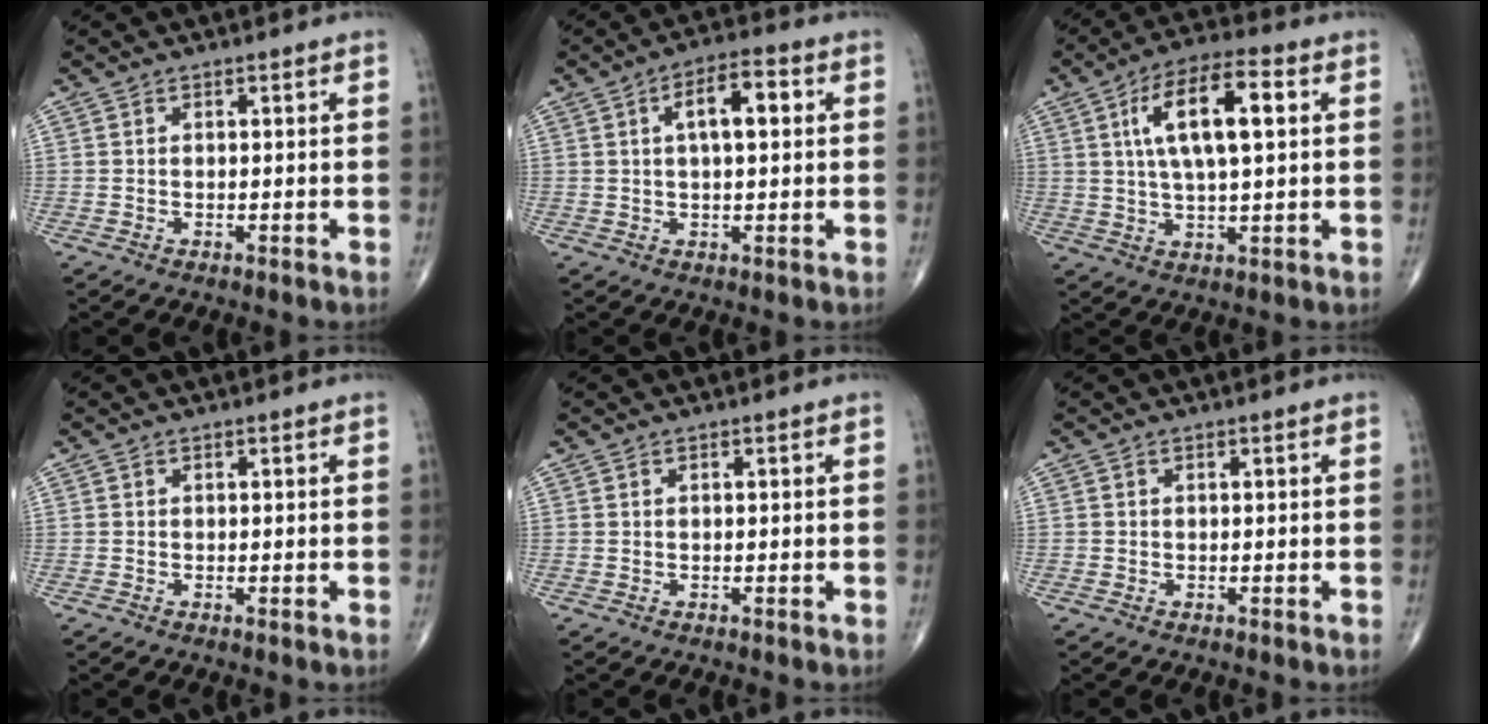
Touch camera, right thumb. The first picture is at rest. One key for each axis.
{"total": 7.8, "fx": 1.8, "fy": 3.2, "fz": 6.9, "tx": -0.103, "ty": 0.014, "tz": 0.023}
{"total": 13.6, "fx": 3.4, "fy": 4.9, "fz": 12.2, "tx": -0.212, "ty": 0.011, "tz": 0.053}
{"total": 0.0}
{"total": 0.0}
{"total": 0.0}